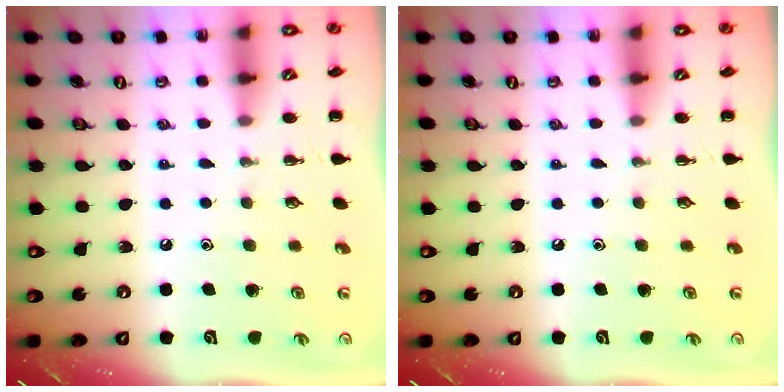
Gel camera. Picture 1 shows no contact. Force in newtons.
{"total": 0.0}